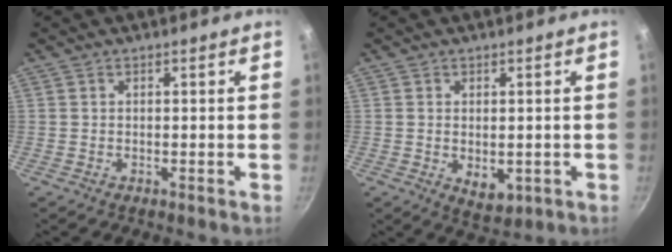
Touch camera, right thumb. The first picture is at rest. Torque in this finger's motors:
{"motor_torque": [-0.29, -0.07, -0.05, -0.01, 0.01]}